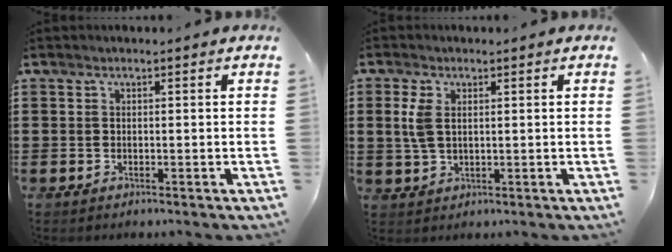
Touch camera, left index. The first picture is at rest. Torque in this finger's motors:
{"motor_torque": [0.74, -0.09, 0.29, 0.05]}